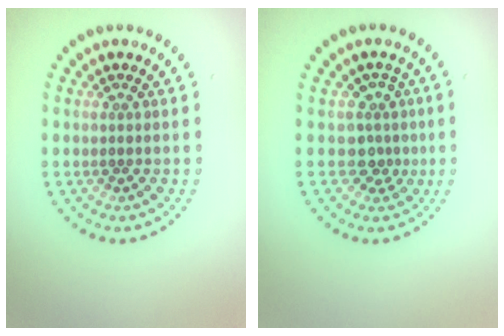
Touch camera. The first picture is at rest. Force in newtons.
{"total": 2.5, "press": 1.8, "slide": 1.7}